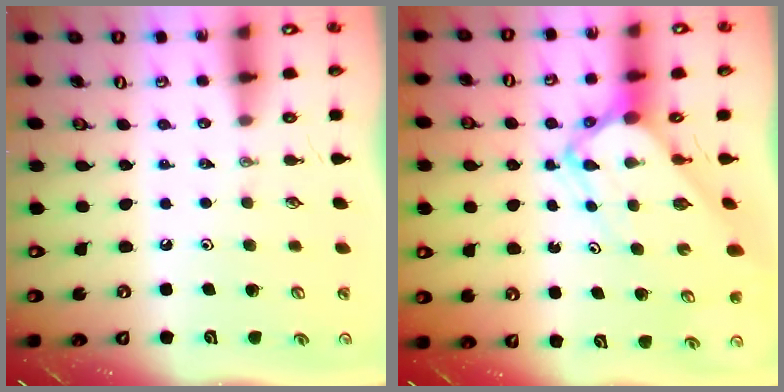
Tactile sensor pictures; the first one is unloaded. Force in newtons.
{"total": 6.3, "press": 6.2, "slide": 0.5}